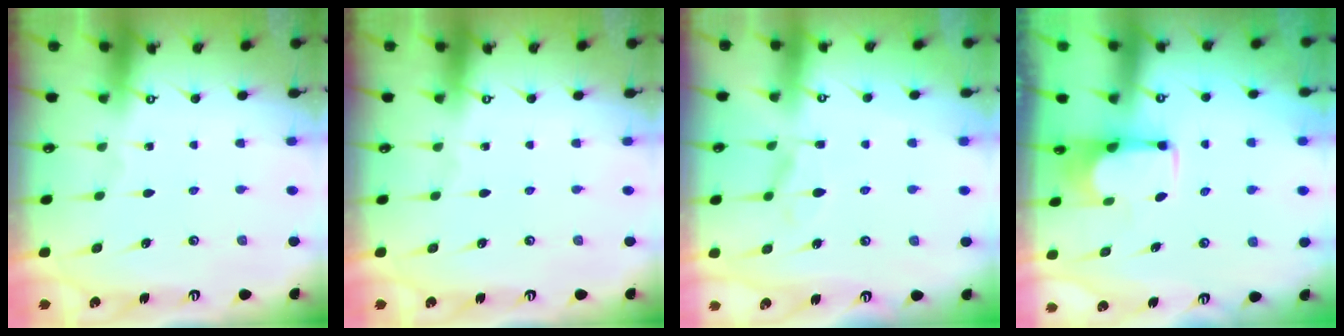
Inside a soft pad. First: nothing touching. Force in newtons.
{"total": 0.0}
{"total": 1.4, "press": 0.3, "slide": 1.3}
{"total": 1.8, "press": 1.5, "slide": 0.9}